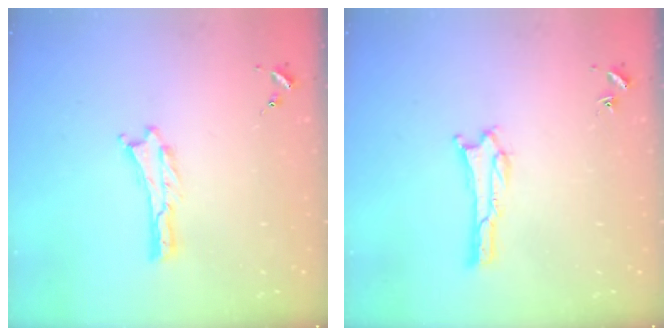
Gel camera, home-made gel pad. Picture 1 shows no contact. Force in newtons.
{"total": 1.3, "press": 1.3, "slide": 0.4}